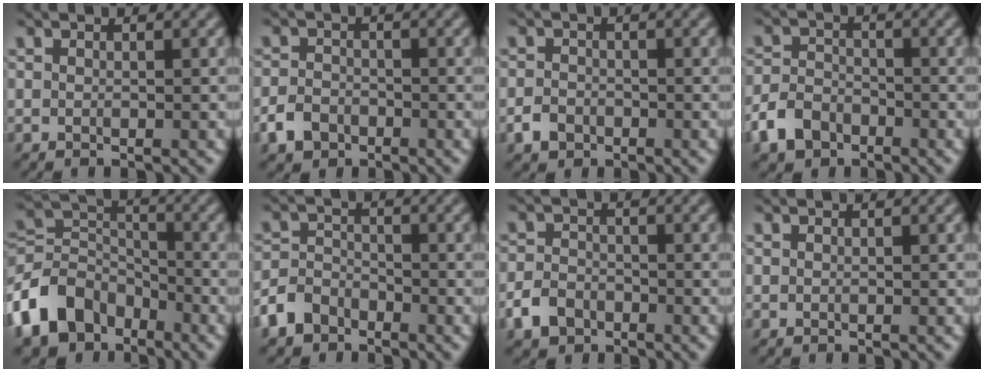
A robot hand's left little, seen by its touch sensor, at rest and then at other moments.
{"total": 2.6, "force": [-1.6, 1.9, 1.0], "torque": [-0.020, 0.002, -0.033]}
{"total": 1.8, "force": [-1.0, 1.3, 0.6], "torque": [-0.009, 0.002, -0.022]}
{"total": 3.8, "force": [-2.4, 2.5, 1.5], "torque": [-0.038, 0.002, -0.050]}
{"total": 8.3, "force": [-4.8, 5.7, 3.6], "torque": [-0.075, 0.002, -0.109]}
{"total": 3.5, "force": [-2.5, 2.2, 0.9], "torque": [-0.024, 0.002, -0.055]}
{"total": 3.1, "force": [-1.9, 2.1, 1.2], "torque": [-0.029, 0.001, -0.041]}
{"total": 0.0}